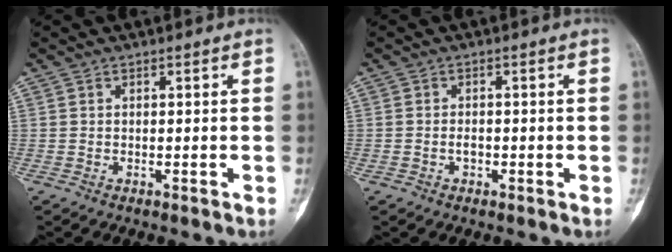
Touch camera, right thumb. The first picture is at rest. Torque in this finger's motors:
{"motor_torque": [0.10, -0.23, -0.16, 0.05, -0.02]}